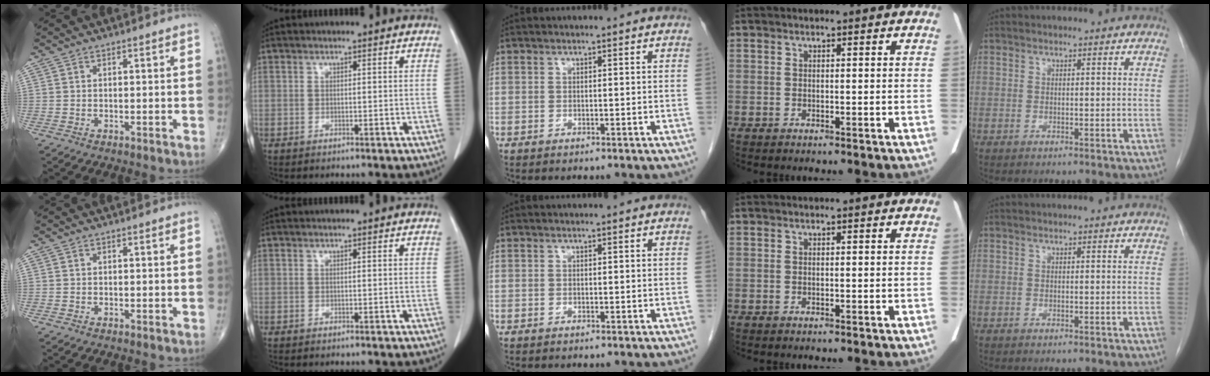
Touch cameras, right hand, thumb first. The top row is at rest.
{}